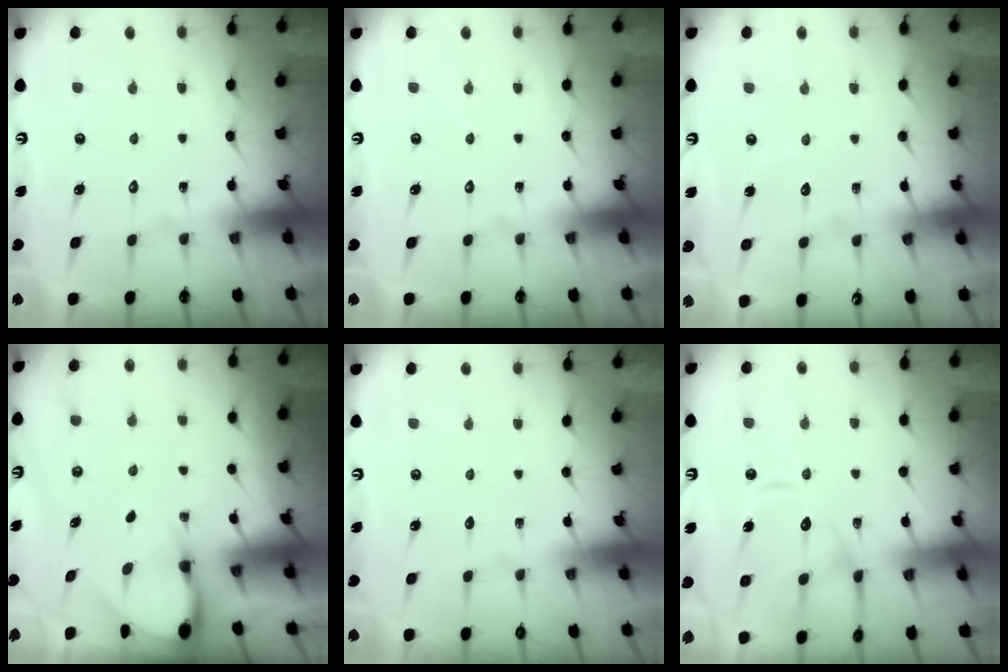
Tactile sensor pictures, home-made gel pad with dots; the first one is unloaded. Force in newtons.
{"total": 0.0}
{"total": 3.9, "press": 3.8, "slide": 0.4}
{"total": 3.4, "press": 3.4, "slide": 0.2}
{"total": 0.0}
{"total": 11.6, "press": 11.5, "slide": 1.2}